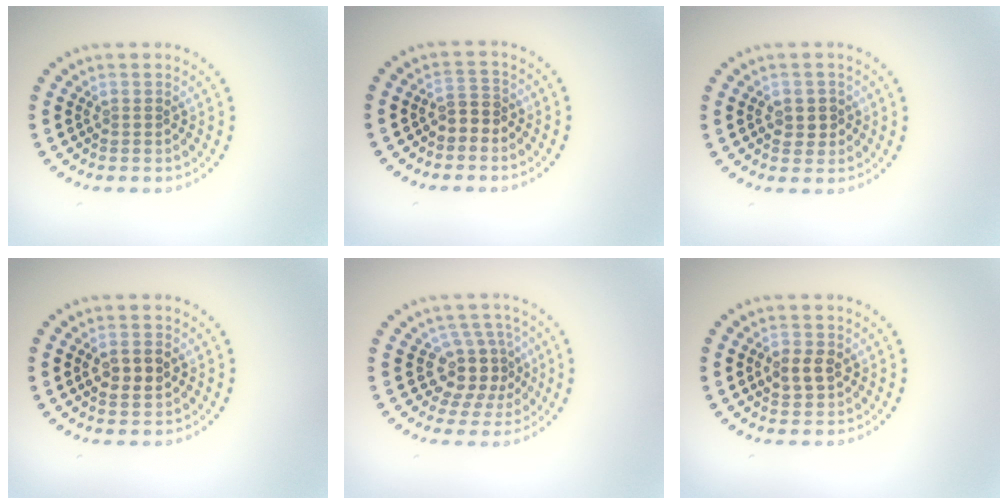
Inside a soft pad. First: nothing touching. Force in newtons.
{"total": 1.7, "press": 1.5, "slide": 0.8}
{"total": 1.7, "press": 1.7, "slide": 0.3}
{"total": 2.5, "press": 2.5, "slide": 0.5}
{"total": 3.9, "press": 3.1, "slide": 2.3}
{"total": 2.5, "press": 2.5, "slide": 0.4}